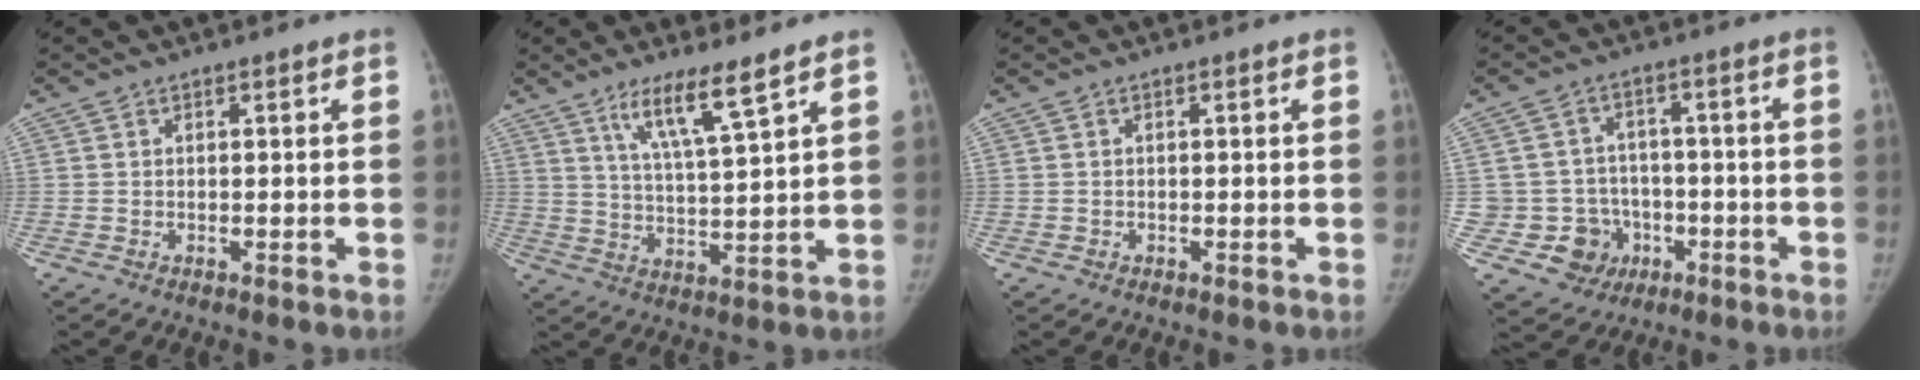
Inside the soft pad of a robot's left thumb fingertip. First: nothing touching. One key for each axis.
{"total": 8.8, "fx": 5.8, "fy": 0.6, "fz": 6.6, "tx": -0.119, "ty": -0.038, "tz": 0.109}
{"total": 0.5, "fx": -0.3, "fy": 0.4, "fz": -0.1, "tx": 0.007, "ty": 0.005, "tz": -0.006}
{"total": 9.2, "fx": -2.8, "fy": 8.7, "fz": 1.3, "tx": 0.007, "ty": 0.026, "tz": -0.036}